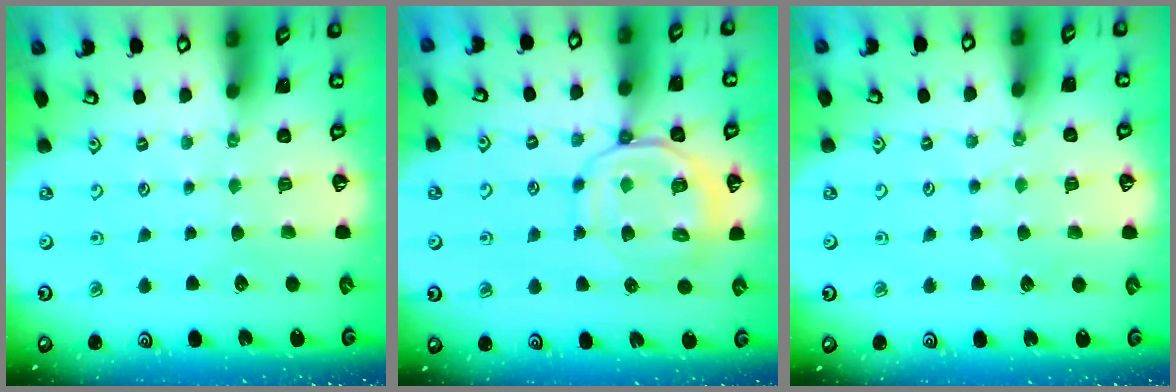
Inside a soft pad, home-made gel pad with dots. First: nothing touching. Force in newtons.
{"total": 12.1, "press": 12.0, "slide": 1.6}
{"total": 3.8, "press": 3.7, "slide": 0.5}